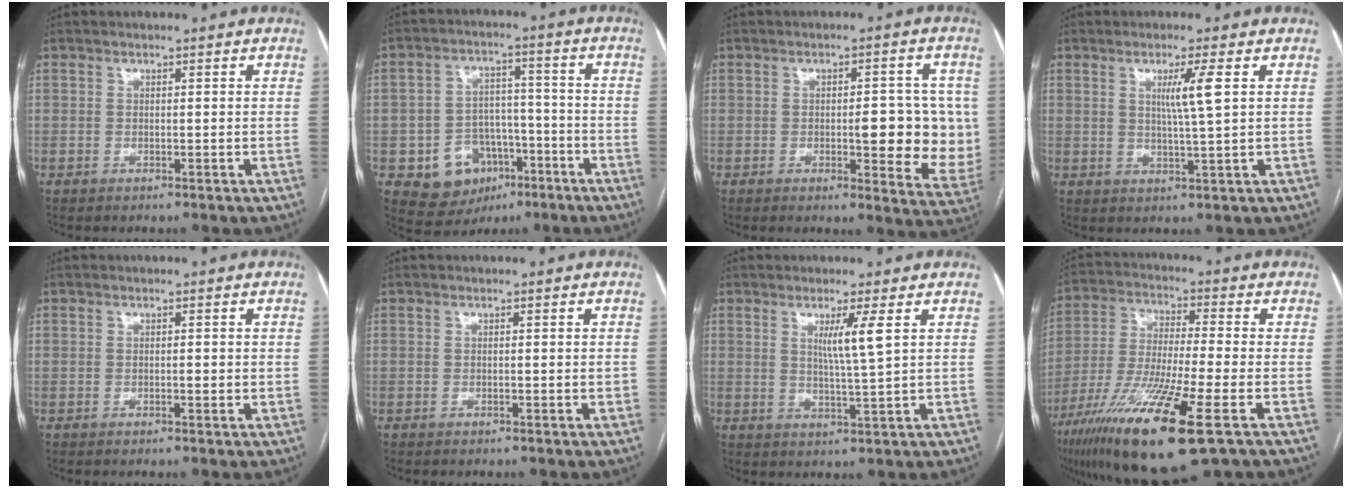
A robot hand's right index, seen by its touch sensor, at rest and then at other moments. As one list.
[{"total": 10.0, "force": [-4.3, 8.2, 3.6], "torque": [-0.053, 0.028, -0.056]}, {"total": 10.9, "force": [-0.4, 3.3, 10.4], "torque": [-0.115, -0.001, -0.002]}, {"total": 4.5, "force": [1.3, -0.7, 4.2], "torque": [-0.077, -0.005, 0.024]}, {"total": 1.3, "force": [0.0, 0.4, 1.2], "torque": [-0.021, -0.001, 0.000]}, {"total": 1.1, "force": [-0.1, 0.2, 1.0], "torque": [-0.018, 0.000, 0.001]}, {"total": 4.5, "force": [1.6, -0.9, 4.1], "torque": [-0.077, -0.012, 0.031]}, {"total": 18.0, "force": [-9.4, 0.9, 15.3], "torque": [-0.308, -0.048, -0.171]}]